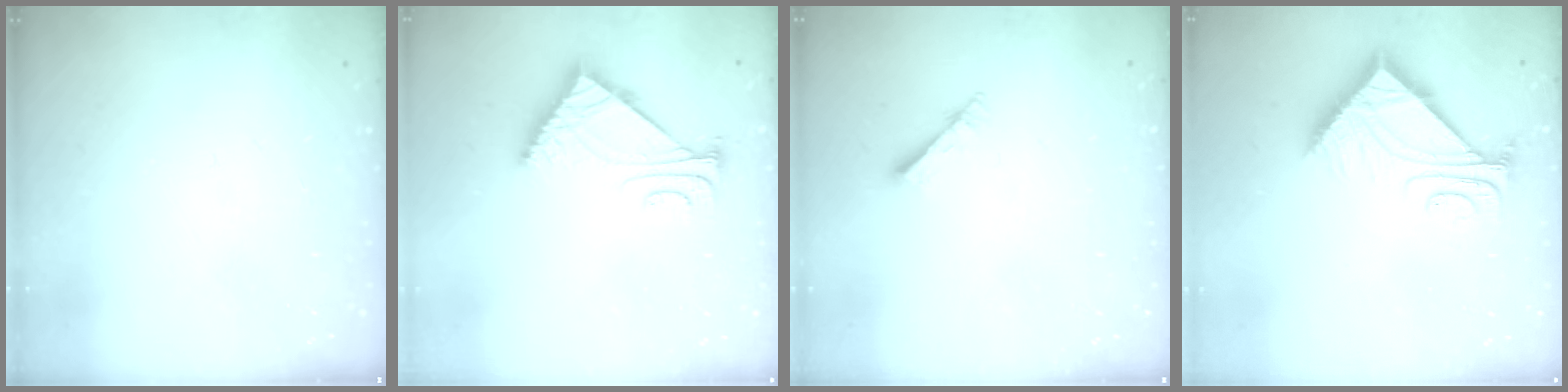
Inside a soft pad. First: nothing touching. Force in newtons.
{"total": 6.5, "press": 6.5, "slide": 0.4}
{"total": 3.0, "press": 3.0, "slide": 0.3}
{"total": 9.0, "press": 8.9, "slide": 1.0}